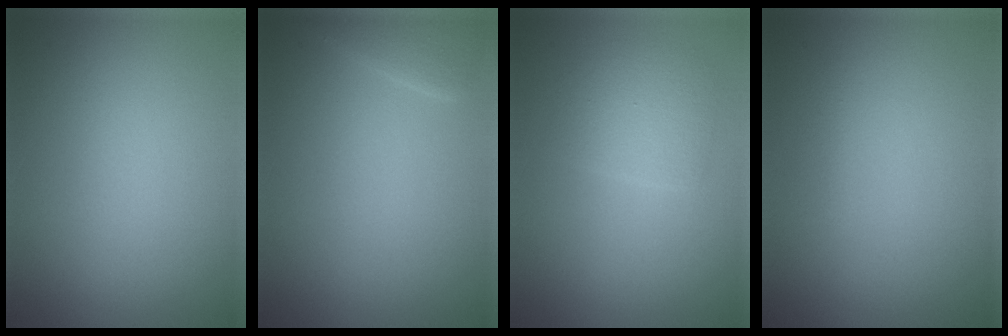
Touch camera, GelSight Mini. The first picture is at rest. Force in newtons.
{"total": 1.6, "press": 1.6, "slide": 0.1}
{"total": 2.4, "press": 2.4, "slide": 0.1}
{"total": 0.6, "press": 0.6, "slide": 0.1}